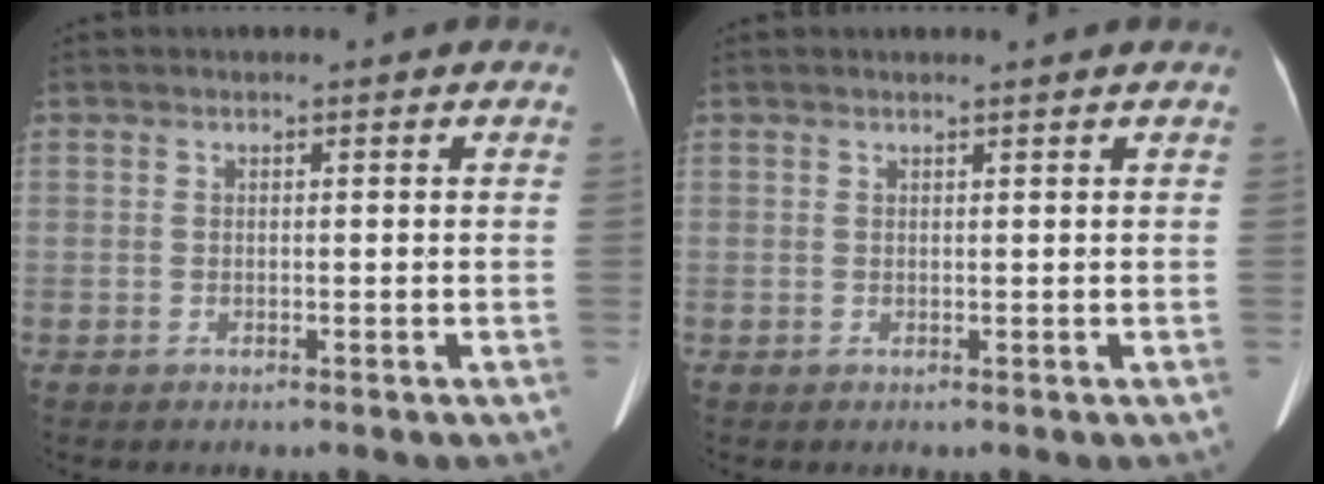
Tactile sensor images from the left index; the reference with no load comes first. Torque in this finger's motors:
{"motor_torque": [0.09, 0.00, 0.05, 0.00]}